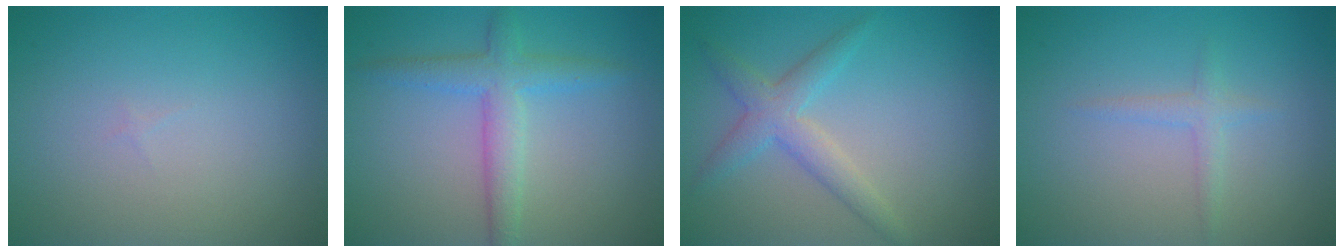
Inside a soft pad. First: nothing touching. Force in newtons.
{"total": 3.5, "press": 3.5, "slide": 0.1}
{"total": 3.2, "press": 3.2, "slide": 0.0}
{"total": 1.3, "press": 1.3, "slide": 0.1}